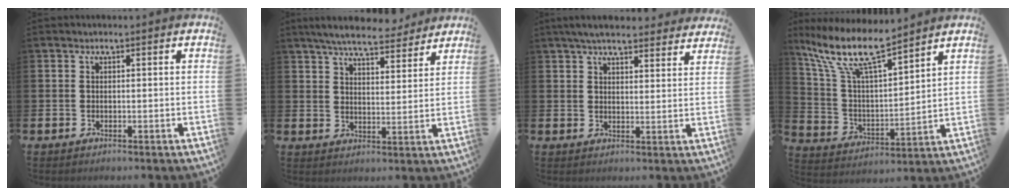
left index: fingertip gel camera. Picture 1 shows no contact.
{"total": 6.9, "force": [6.5, 1.2, 2.2], "torque": [-0.049, -0.033, 0.112]}
{"total": 5.6, "force": [5.2, 1.0, 1.8], "torque": [-0.044, -0.016, 0.096]}
{"total": 11.1, "force": [9.2, 2.0, 5.9], "torque": [-0.151, -0.050, 0.159]}